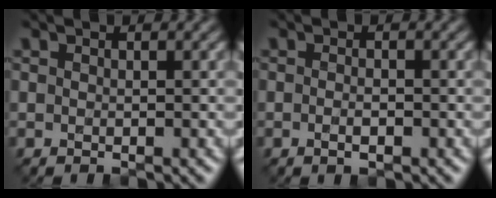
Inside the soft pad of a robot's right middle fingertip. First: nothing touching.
{"total": 1.2, "force": [-0.5, 0.4, 1.1], "torque": [-0.021, -0.003, -0.009]}